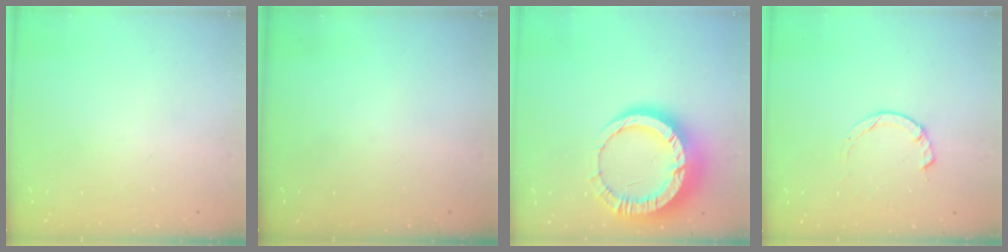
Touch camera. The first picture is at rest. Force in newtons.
{"total": 0.0}
{"total": 17.1, "press": 17.0, "slide": 1.9}
{"total": 4.0, "press": 3.9, "slide": 0.7}